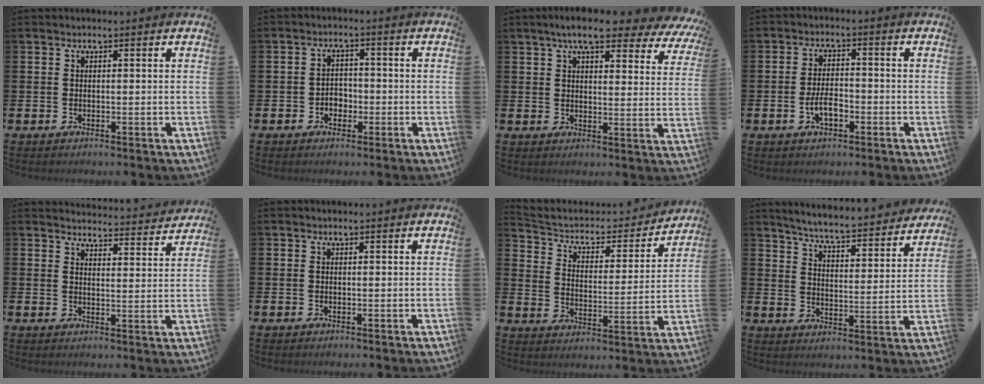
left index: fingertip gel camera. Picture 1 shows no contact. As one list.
[{"total": 2.6, "force": [-1.2, 2.0, 1.0], "torque": [-0.022, 0.006, -0.029]}, {"total": 7.8, "force": [6.6, 1.6, 3.9], "torque": [-0.075, -0.029, 0.112]}, {"total": 3.7, "force": [-1.3, 1.8, 3.0], "torque": [-0.053, 0.006, -0.024]}, {"total": 4.1, "force": [4.1, 0.3, 0.2], "torque": [-0.005, -0.034, 0.069]}, {"total": 0.0}, {"total": 5.5, "force": [4.8, 2.4, 1.3], "torque": [-0.061, -0.036, 0.076]}, {"total": 6.0, "force": [5.8, -0.1, 1.6], "torque": [-0.053, -0.050, 0.095]}]